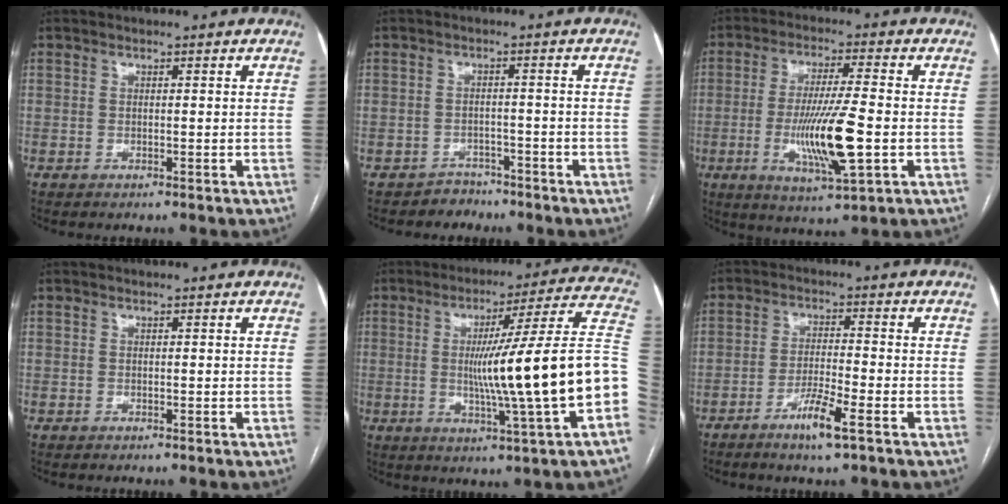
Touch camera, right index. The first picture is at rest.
{"total": 3.1, "force": [-2.3, 1.9, -0.8], "torque": [0.014, 0.010, -0.038]}
{"total": 12.5, "force": [-2.6, 1.0, 12.1], "torque": [-0.229, -0.019, -0.046]}
{"total": 0.0}
{"total": 21.3, "force": [-2.7, -1.6, 21.0], "torque": [-0.250, 0.014, -0.050]}
{"total": 5.7, "force": [-3.4, 0.0, 4.6], "torque": [-0.088, -0.008, -0.064]}